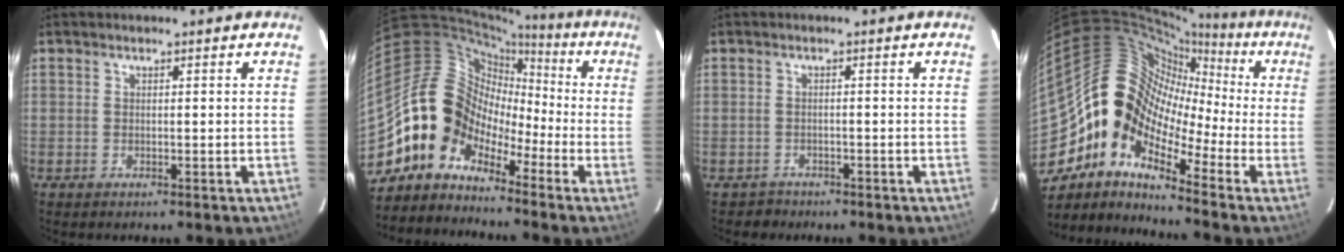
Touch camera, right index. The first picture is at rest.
{"total": 11.0, "force": [-6.4, 8.7, 2.3], "torque": [-0.052, 0.046, -0.146]}
{"total": 2.0, "force": [-1.5, 1.3, -0.2], "torque": [0.000, 0.007, -0.022]}
{"total": 14.9, "force": [-5.3, 11.3, 8.2], "torque": [-0.140, 0.016, -0.129]}